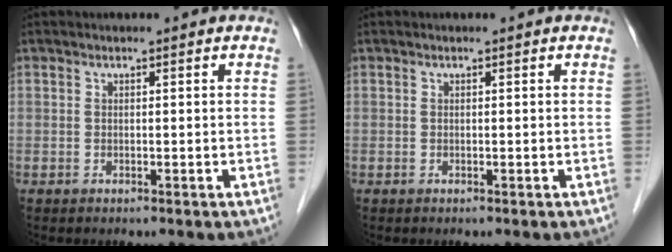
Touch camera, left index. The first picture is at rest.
{"total": 0.0}